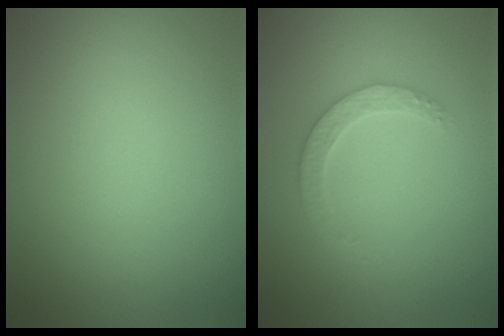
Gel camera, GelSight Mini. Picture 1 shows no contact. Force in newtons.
{"total": 2.2, "press": 2.2, "slide": 0.6}